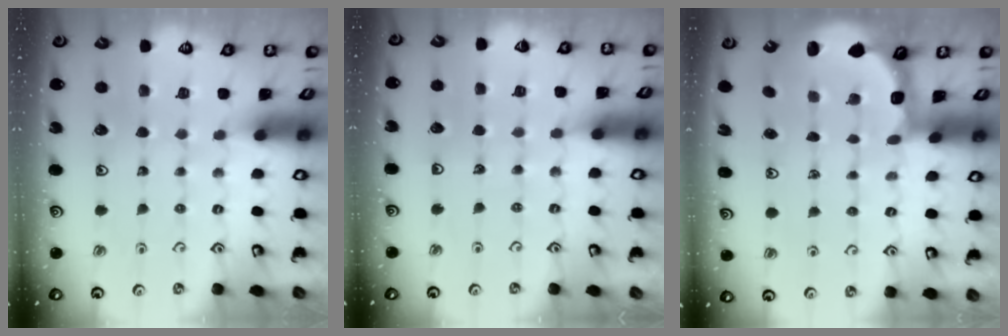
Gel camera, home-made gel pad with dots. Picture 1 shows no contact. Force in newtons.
{"total": 2.4, "press": 2.4, "slide": 0.2}
{"total": 2.9, "press": 2.0, "slide": 2.1}